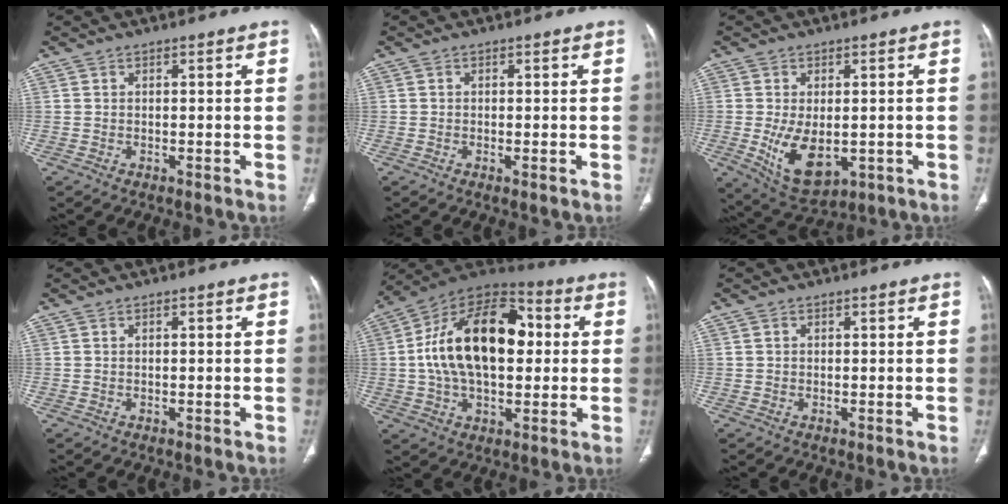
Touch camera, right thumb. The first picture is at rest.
{"total": 0.9, "force": [-0.3, 0.3, 0.8], "torque": [-0.017, -0.003, -0.005]}
{"total": 9.9, "force": [-1.6, 5.7, 7.9], "torque": [-0.130, -0.016, -0.005]}
{"total": 0.0}
{"total": 23.2, "force": [2.4, 13.5, 18.7], "torque": [-0.301, 0.026, 0.034]}
{"total": 0.7, "force": [0.2, 0.7, 0.2], "torque": [-0.001, 0.002, 0.004]}